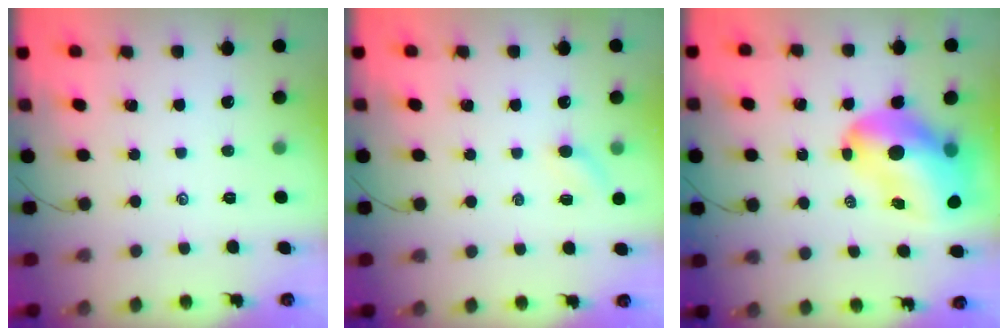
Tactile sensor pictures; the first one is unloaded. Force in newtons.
{"total": 3.4, "press": 3.2, "slide": 1.1}
{"total": 16.9, "press": 16.2, "slide": 4.9}